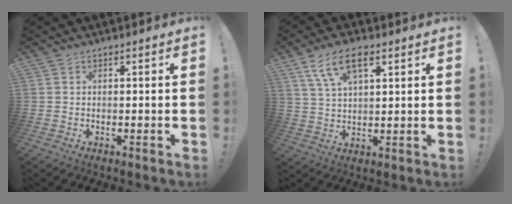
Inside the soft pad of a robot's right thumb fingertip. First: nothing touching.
{"total": 10.6, "force": [5.4, 4.8, 7.7], "torque": [-0.143, -0.001, 0.102]}